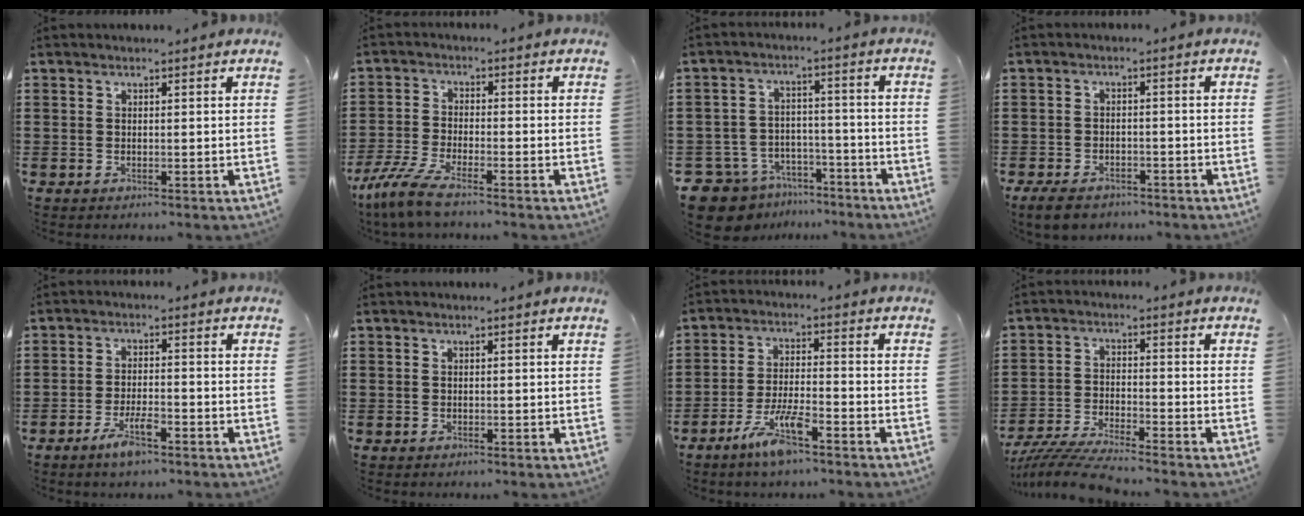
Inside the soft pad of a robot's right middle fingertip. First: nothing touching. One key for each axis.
{"total": 5.9, "fx": -4.9, "fy": 0.7, "fz": 3.3, "tx": -0.089, "ty": -0.015, "tz": -0.099}
{"total": 8.4, "fx": -7.9, "fy": 2.8, "fz": 1.1, "tx": -0.045, "ty": 0.015, "tz": -0.157}
{"total": 3.6, "fx": -3.2, "fy": 1.1, "fz": 1.1, "tx": -0.026, "ty": 0.005, "tz": -0.067}
{"total": 5.2, "fx": -3.1, "fy": 1.3, "fz": 4.0, "tx": -0.082, "ty": 0.000, "tz": -0.060}
{"total": 0.0}
{"total": 7.3, "fx": -4.7, "fy": 1.6, "fz": 5.4, "tx": -0.112, "ty": -0.003, "tz": -0.086}
{"total": 6.5, "fx": -6.2, "fy": -0.2, "fz": 2.0, "tx": -0.055, "ty": -0.014, "tz": -0.126}